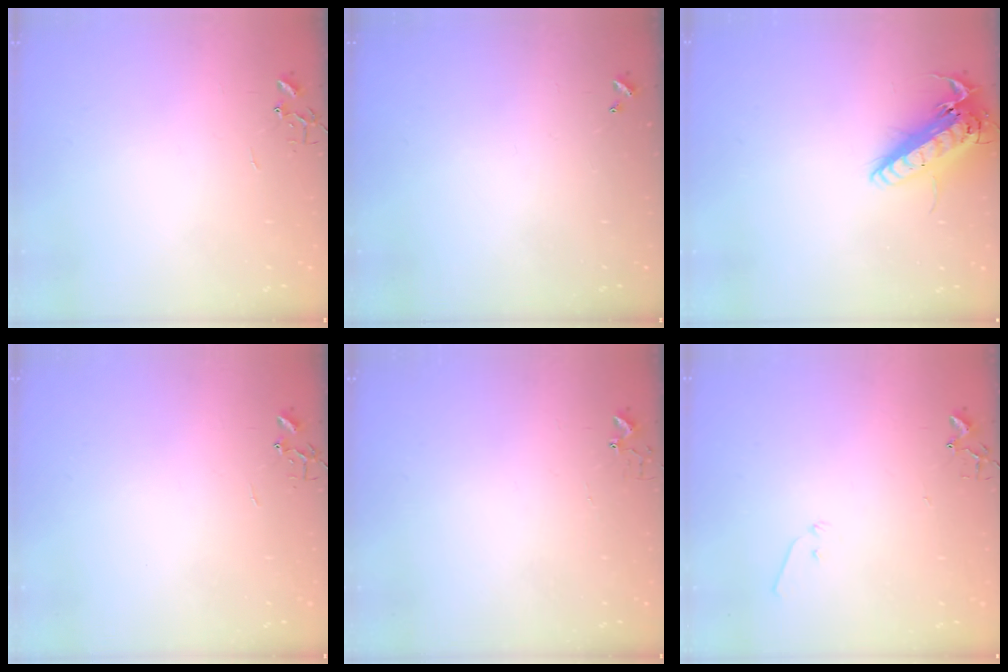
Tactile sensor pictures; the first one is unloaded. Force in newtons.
{"total": 0.0}
{"total": 17.8, "press": 17.5, "slide": 3.3}
{"total": 0.0}
{"total": 2.7, "press": 2.7, "slide": 0.3}
{"total": 6.3, "press": 6.3, "slide": 0.7}